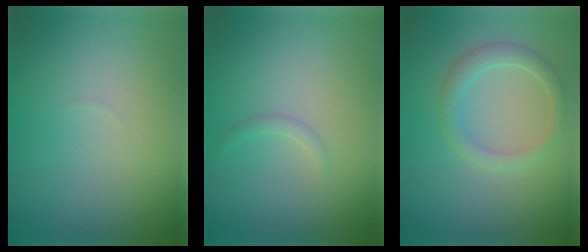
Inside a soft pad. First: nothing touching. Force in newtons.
{"total": 0.7, "press": 0.7, "slide": 0.0}
{"total": 2.3, "press": 2.3, "slide": 0.0}